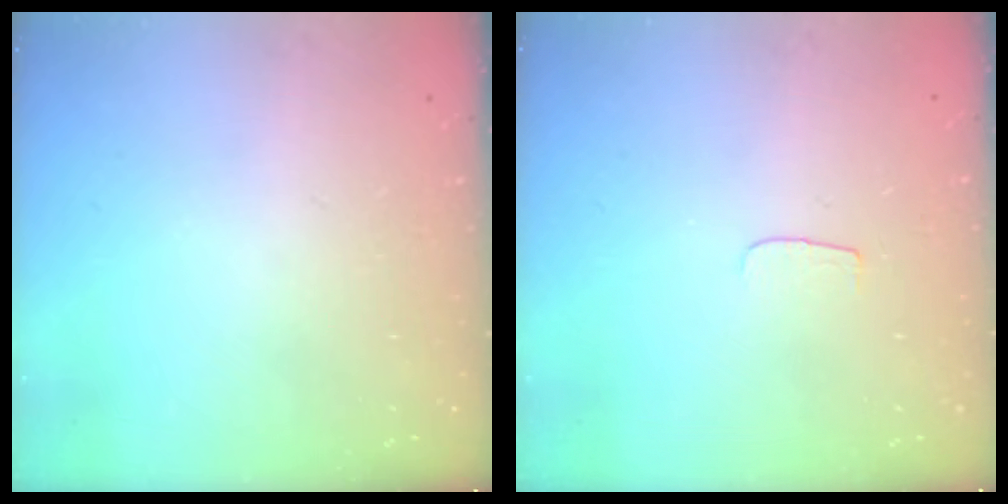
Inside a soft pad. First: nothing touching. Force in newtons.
{"total": 3.5, "press": 3.4, "slide": 0.4}